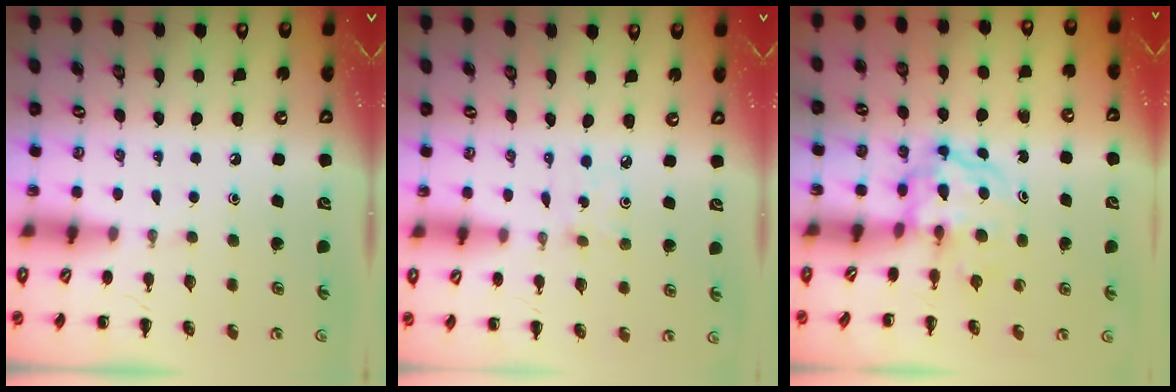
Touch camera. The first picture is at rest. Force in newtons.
{"total": 1.2, "press": 1.1, "slide": 0.4}
{"total": 3.9, "press": 3.9, "slide": 0.5}